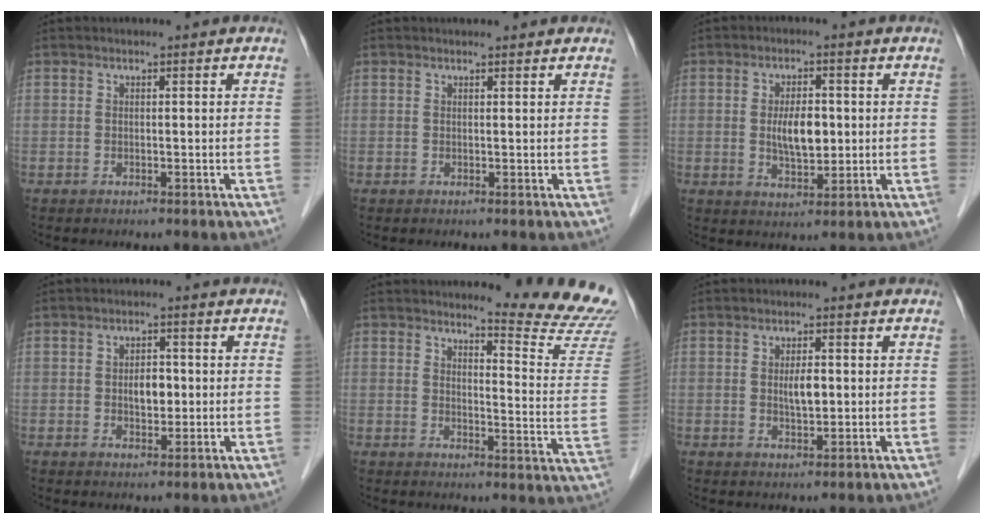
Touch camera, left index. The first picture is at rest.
{"total": 2.3, "force": [2.2, 0.5, 0.7], "torque": [-0.012, 0.012, 0.022]}
{"total": 5.7, "force": [0.0, 2.5, 5.1], "torque": [-0.094, -0.003, 0.004]}
{"total": 3.3, "force": [-0.3, 1.9, 2.7], "torque": [-0.041, 0.002, -0.002]}
{"total": 12.8, "force": [12.6, -1.5, 1.9], "torque": [-0.016, -0.135, 0.129]}
{"total": 2.9, "force": [0.0, 1.1, 2.7], "torque": [-0.048, -0.004, 0.001]}